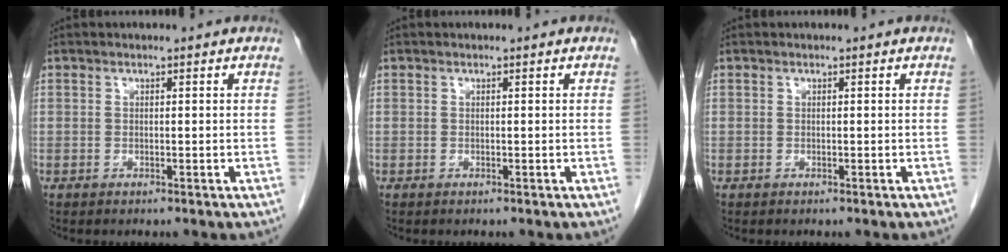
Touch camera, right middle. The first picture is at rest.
{"total": 0.0}
{"total": 0.0}